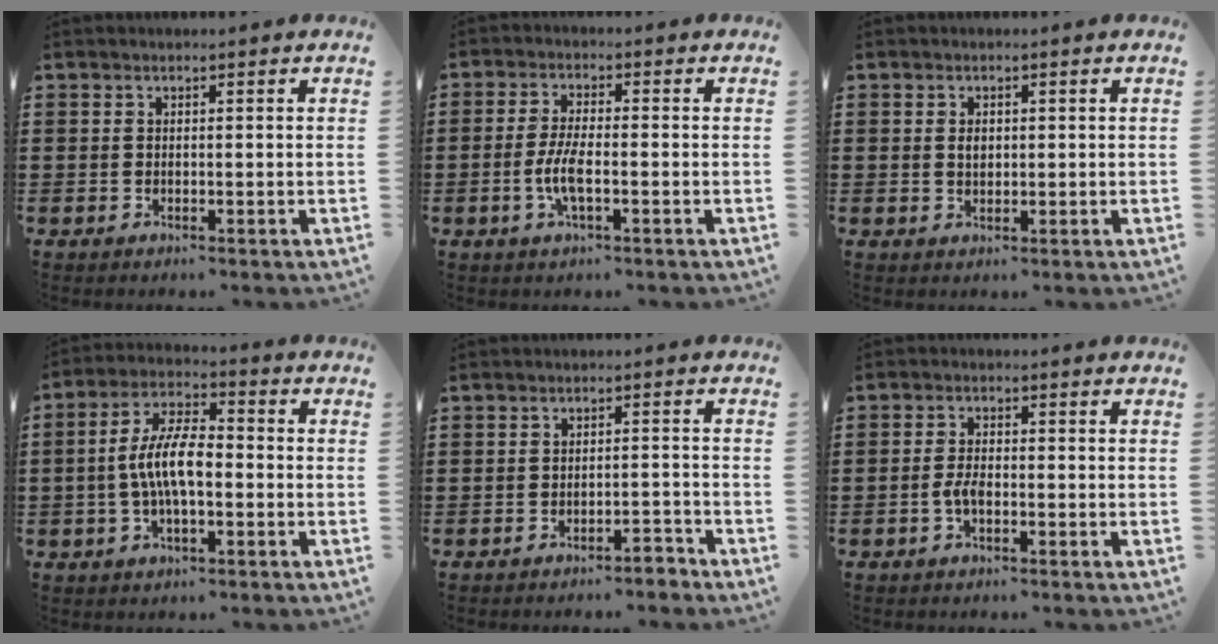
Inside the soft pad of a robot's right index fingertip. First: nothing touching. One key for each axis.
{"total": 4.8, "fx": -1.3, "fy": 1.3, "fz": 4.4, "tx": -0.105, "ty": -0.004, "tz": -0.032}
{"total": 1.6, "fx": 0.3, "fy": 1.0, "fz": 1.2, "tx": -0.027, "ty": 0.006, "tz": 0.005}
{"total": 8.7, "fx": -1.1, "fy": 3.5, "fz": 7.9, "tx": -0.165, "ty": 0.004, "tz": -0.027}
{"total": 2.7, "fx": -2.6, "fy": 0.3, "fz": 0.8, "tx": -0.019, "ty": 0.003, "tz": -0.052}
{"total": 2.6, "fx": -1.0, "fy": 1.0, "fz": 2.1, "tx": -0.055, "ty": -0.002, "tz": -0.024}